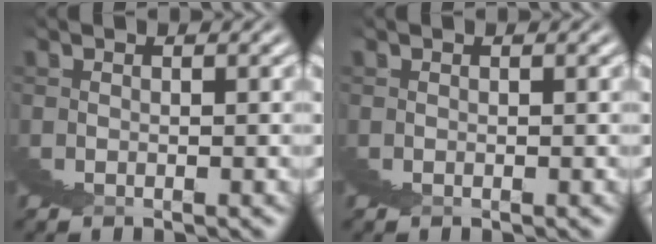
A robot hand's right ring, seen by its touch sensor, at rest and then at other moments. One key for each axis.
{"total": 0.0}